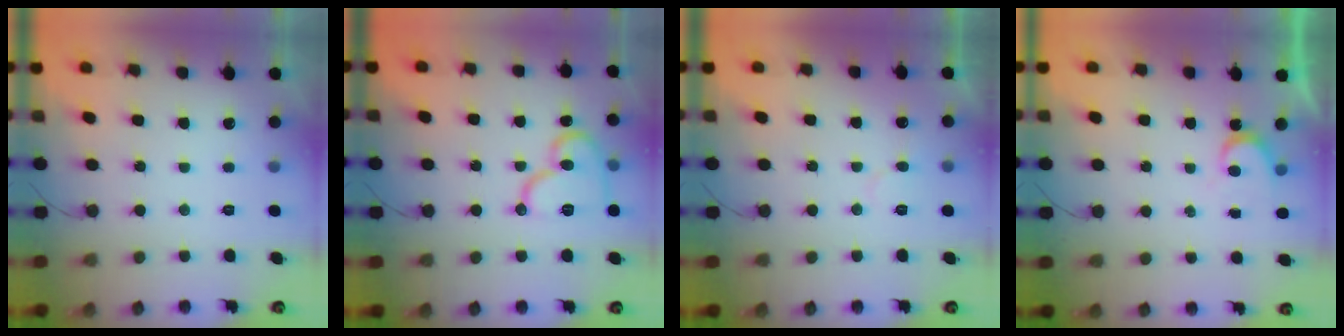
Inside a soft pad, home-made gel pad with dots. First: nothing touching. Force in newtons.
{"total": 14.7, "press": 14.6, "slide": 1.8}
{"total": 6.3, "press": 6.3, "slide": 0.4}
{"total": 3.5, "press": 3.5, "slide": 0.3}